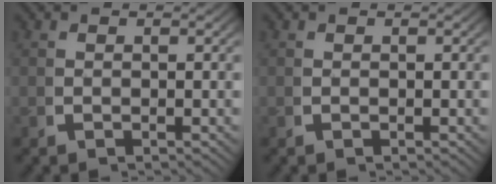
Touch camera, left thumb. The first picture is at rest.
{"total": 0.0}